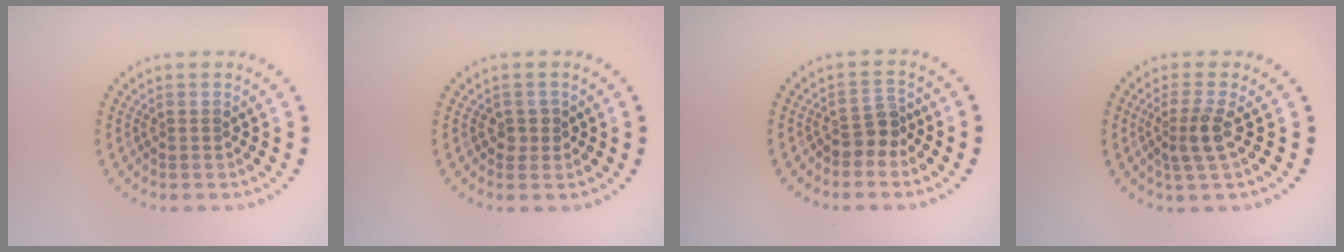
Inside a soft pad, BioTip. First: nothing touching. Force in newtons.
{"total": 1.0, "press": 0.9, "slide": 0.5}
{"total": 2.2, "press": 1.7, "slide": 1.4}
{"total": 2.3, "press": 1.8, "slide": 1.4}